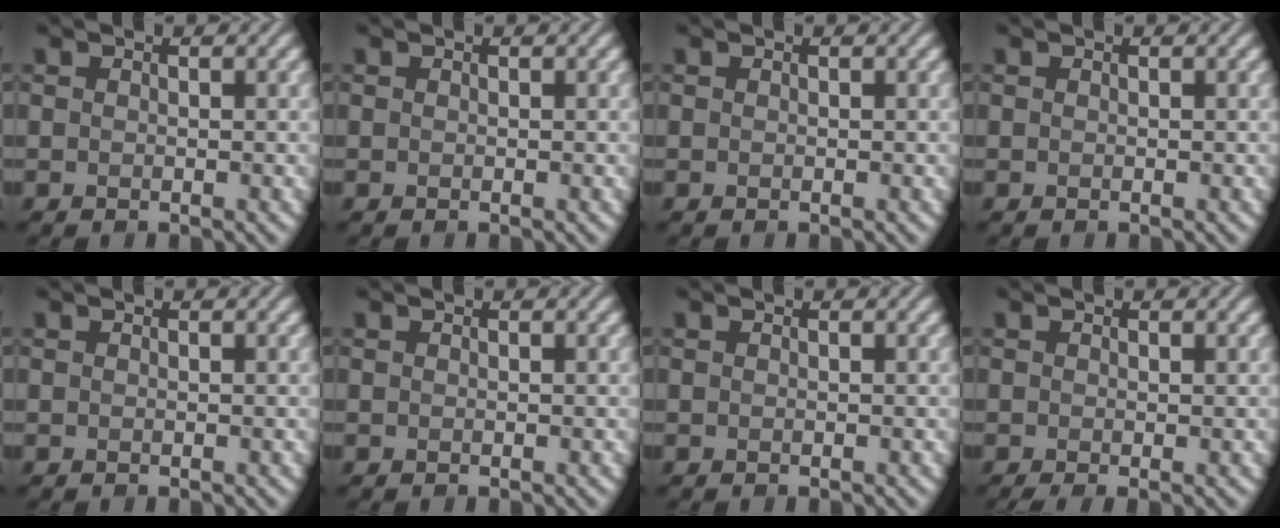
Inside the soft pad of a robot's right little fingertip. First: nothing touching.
{"total": 0.0}
{"total": 0.0}
{"total": 0.0}
{"total": 0.0}
{"total": 0.0}
{"total": 0.0}
{"total": 1.3, "force": [-0.3, 0.2, 1.3], "torque": [-0.024, -0.009, -0.007]}